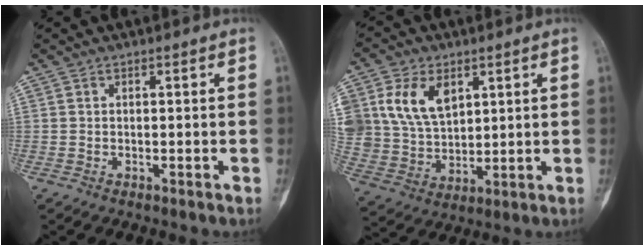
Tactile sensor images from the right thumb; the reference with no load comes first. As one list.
[{"total": 12.6, "force": [4.9, 8.6, 7.8], "torque": [-0.131, -0.013, 0.108]}]